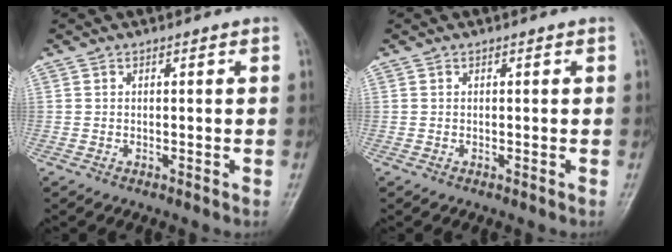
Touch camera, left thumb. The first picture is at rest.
{"total": 0.0}